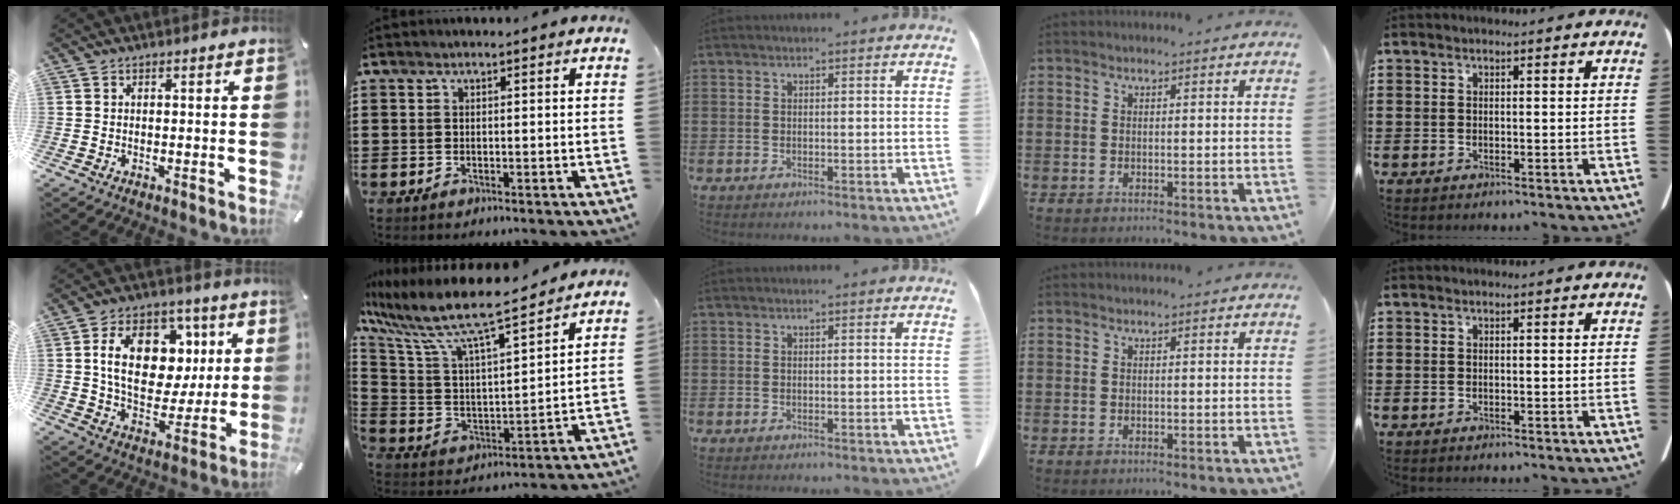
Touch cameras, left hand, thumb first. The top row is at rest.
{"thumb": {"total": 17.2, "force": [4.5, 12.6, 10.9], "torque": [-0.176, 0.005, 0.085]}, "index": {"total": 10.0, "force": [8.2, 1.0, 5.6], "torque": [-0.143, -0.056, 0.136]}}